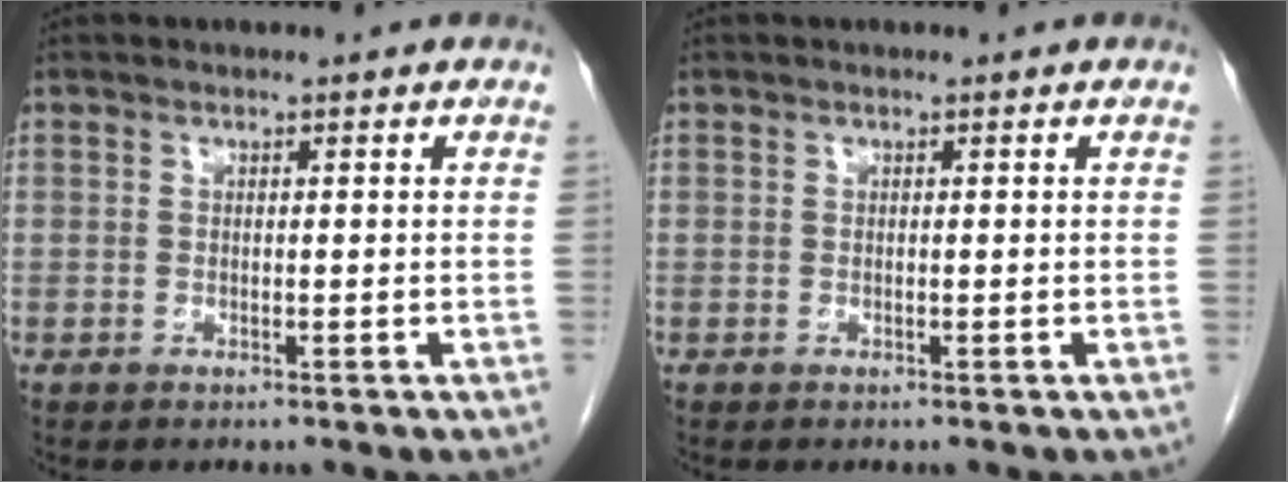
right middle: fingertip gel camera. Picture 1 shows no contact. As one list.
[{"total": 0.0}]